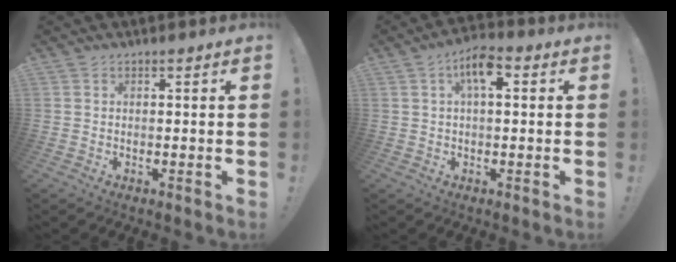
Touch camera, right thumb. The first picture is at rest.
{"total": 7.5, "force": [2.1, 3.4, 6.4], "torque": [-0.096, 0.003, 0.033]}